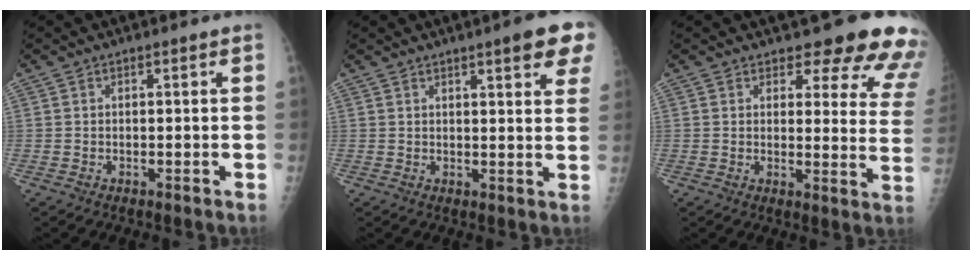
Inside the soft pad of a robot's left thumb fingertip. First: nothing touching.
{"total": 8.6, "force": [5.0, 1.5, 6.8], "torque": [-0.064, -0.015, 0.055]}
{"total": 15.6, "force": [13.4, 5.0, 6.2], "torque": [-0.022, -0.095, 0.131]}